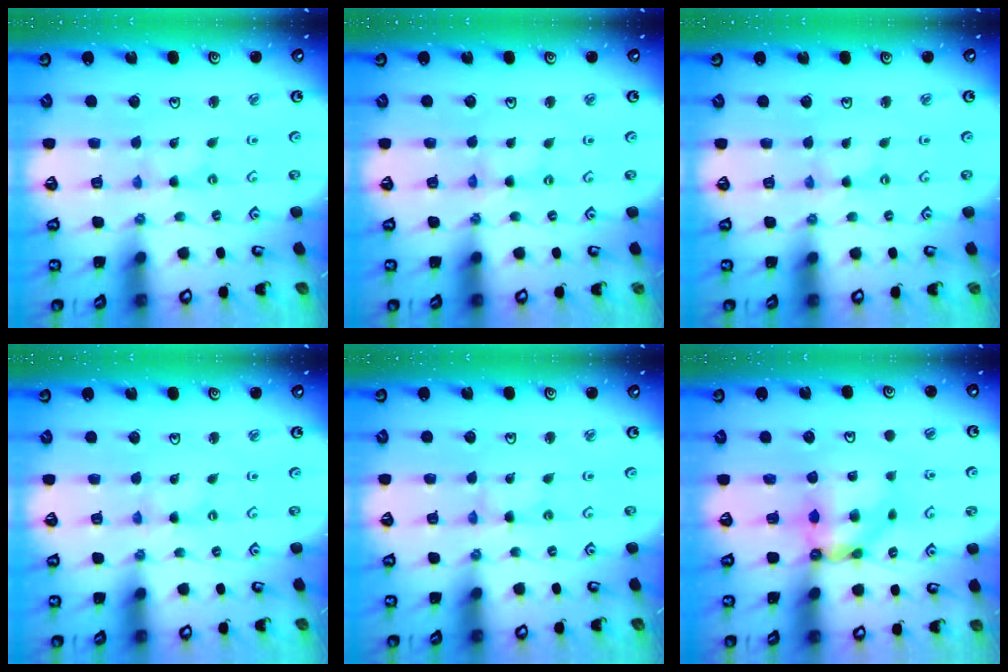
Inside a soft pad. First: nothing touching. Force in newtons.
{"total": 0.7, "press": 0.7, "slide": 0.2}
{"total": 0.0}
{"total": 0.0}
{"total": 0.9, "press": 0.8, "slide": 0.1}
{"total": 7.8, "press": 7.8, "slide": 0.5}